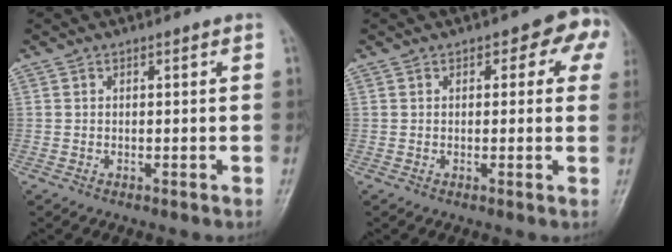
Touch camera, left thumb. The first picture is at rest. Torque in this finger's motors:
{"motor_torque": [0.08, 0.22, -0.02, -0.37, 0.07]}